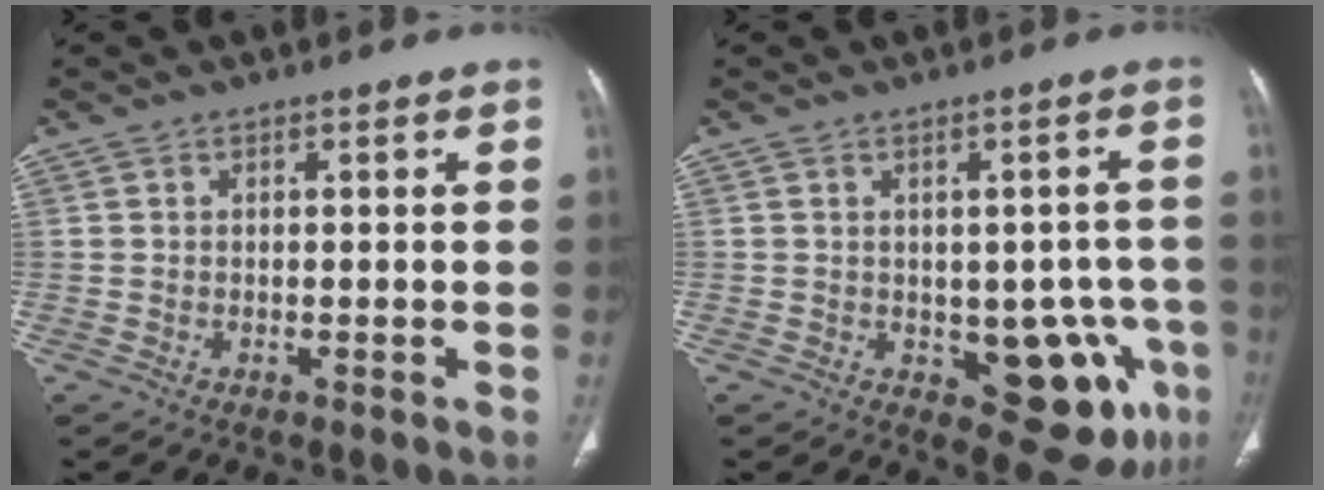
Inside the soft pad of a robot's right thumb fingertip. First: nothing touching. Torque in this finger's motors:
{"motor_torque": [2.74, 2.27, 1.31, -1.49, 0.41]}